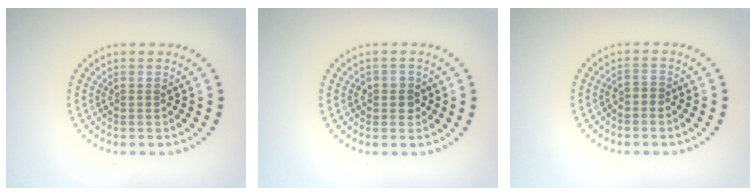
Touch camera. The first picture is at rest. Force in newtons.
{"total": 1.6, "press": 1.4, "slide": 0.7}
{"total": 0.6, "press": 0.4, "slide": 0.4}